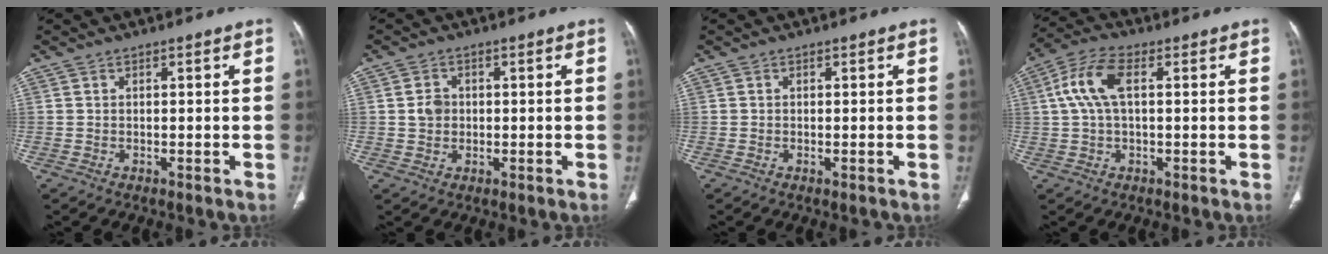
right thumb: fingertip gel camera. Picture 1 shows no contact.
{"total": 3.3, "force": [0.1, 2.8, 1.7], "torque": [-0.021, 0.007, 0.002]}
{"total": 0.5, "force": [-0.3, 0.1, 0.4], "torque": [-0.007, -0.001, -0.004]}
{"total": 8.4, "force": [1.6, 4.0, 7.2], "torque": [-0.166, 0.028, 0.027]}